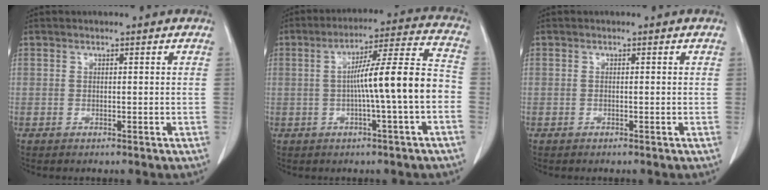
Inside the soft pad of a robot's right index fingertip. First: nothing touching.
{"total": 12.1, "force": [-2.0, -0.2, 11.9], "torque": [-0.189, 0.025, -0.035]}
{"total": 0.0}